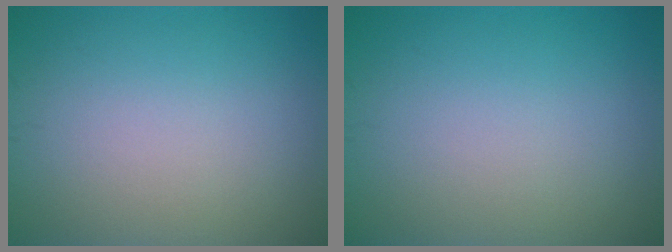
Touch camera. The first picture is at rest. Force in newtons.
{"total": 0.0}